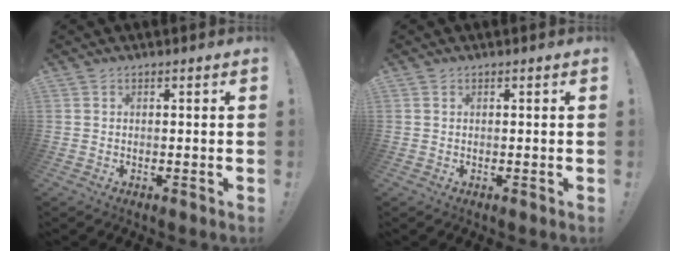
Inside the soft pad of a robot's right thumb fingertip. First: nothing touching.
{"total": 0.0}